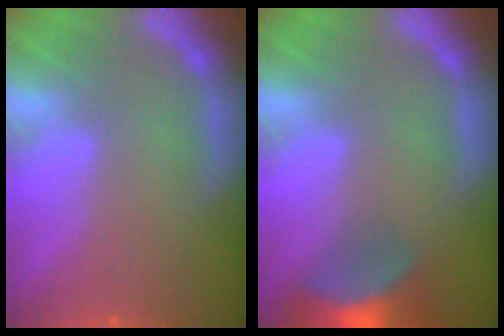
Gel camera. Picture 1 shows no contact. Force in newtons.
{"total": 9.0}